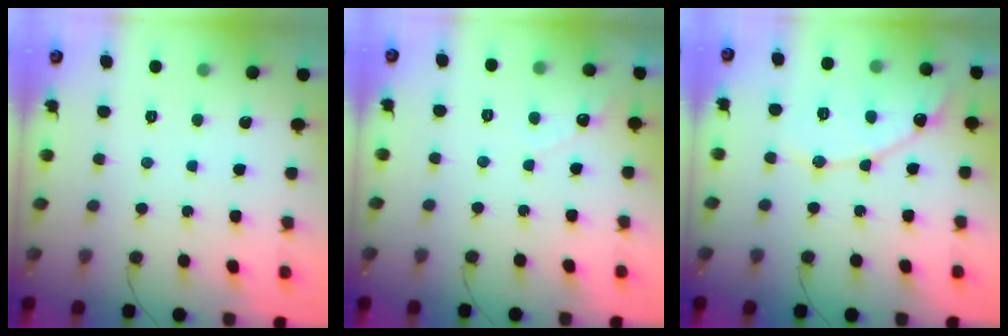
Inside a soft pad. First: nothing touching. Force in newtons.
{"total": 2.5, "press": 2.5, "slide": 0.1}
{"total": 11.5, "press": 11.5, "slide": 0.8}